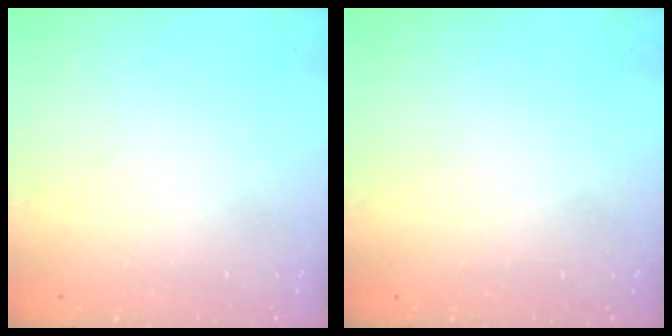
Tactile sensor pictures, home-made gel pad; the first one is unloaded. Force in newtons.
{"total": 0.0}